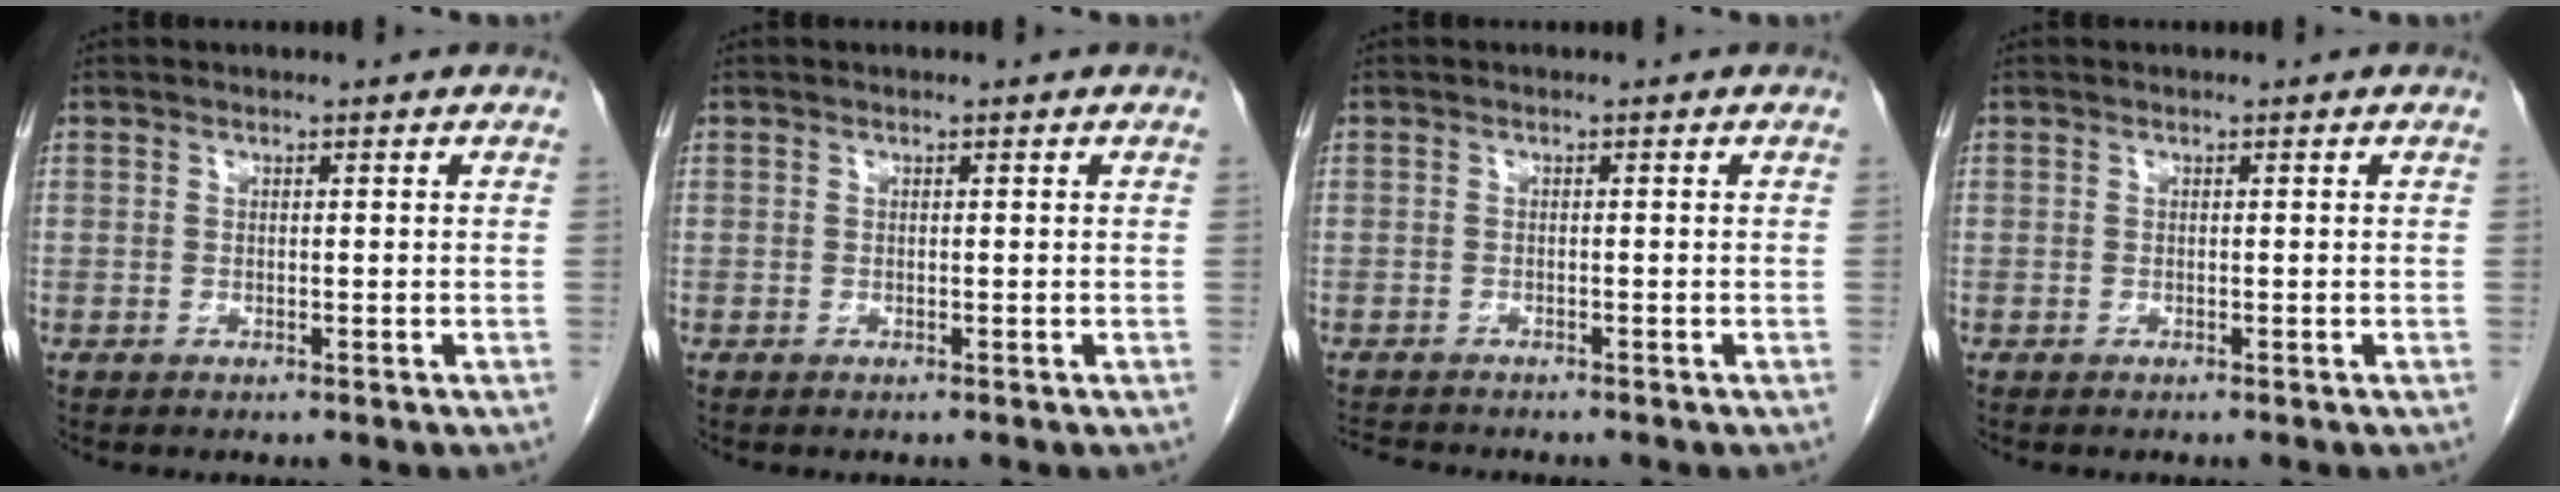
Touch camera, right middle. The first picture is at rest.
{"total": 0.0}
{"total": 3.0, "force": [-2.9, 0.2, 0.7], "torque": [-0.013, -0.014, -0.046]}
{"total": 0.0}